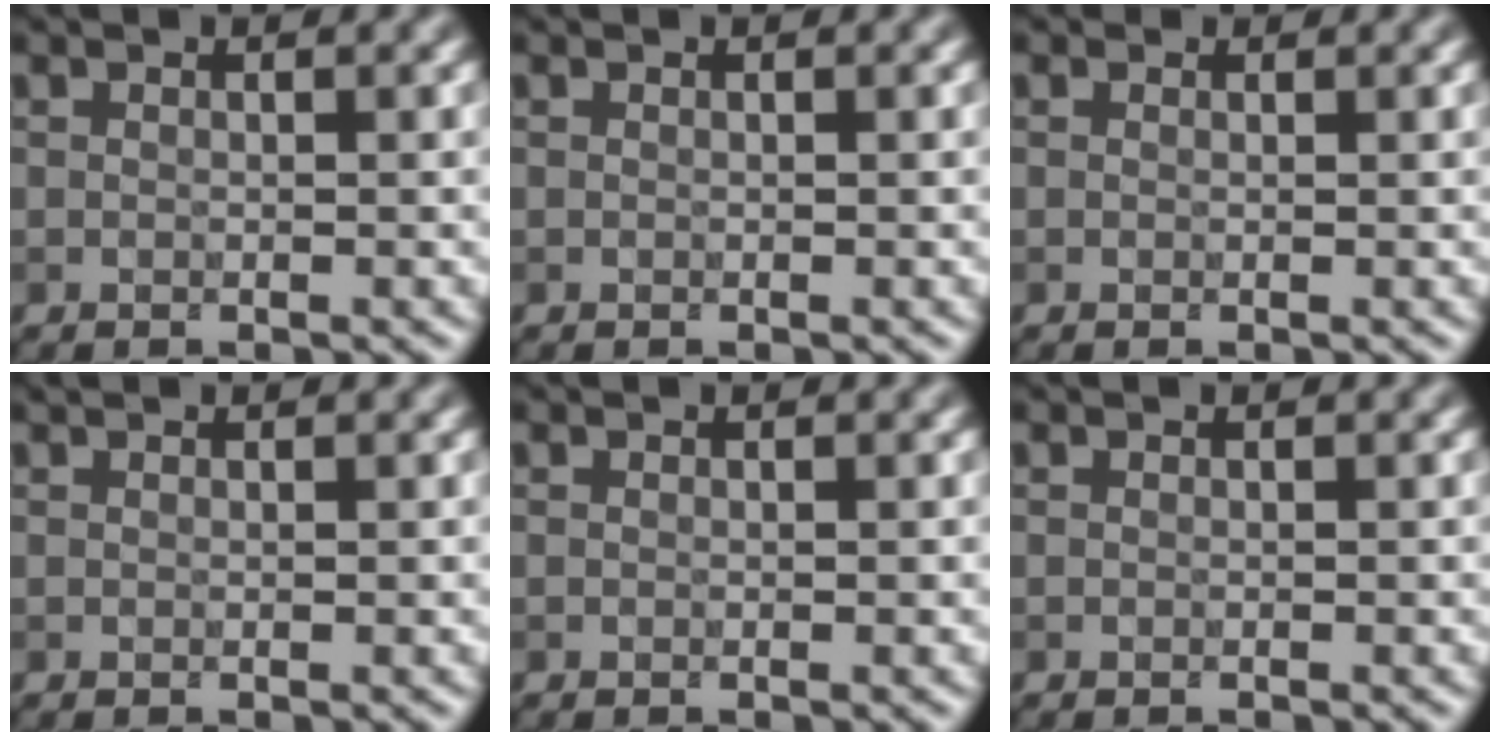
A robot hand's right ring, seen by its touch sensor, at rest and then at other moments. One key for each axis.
{"total": 0.0}
{"total": 0.6, "fx": 0.5, "fy": 0.3, "fz": 0.1, "tx": 0.000, "ty": -0.005, "tz": 0.004}
{"total": 0.6, "fx": 0.6, "fy": 0.1, "fz": 0.2, "tx": -0.004, "ty": -0.001, "tz": 0.005}
{"total": 0.0}
{"total": 0.0}